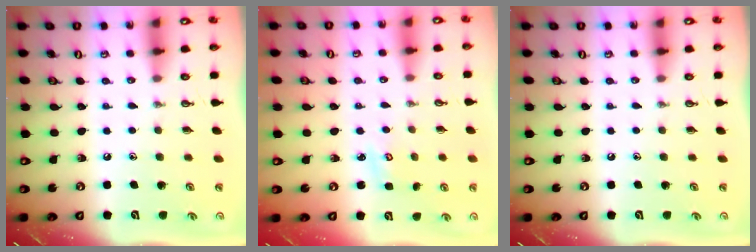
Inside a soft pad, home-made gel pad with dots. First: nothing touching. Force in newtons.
{"total": 2.6, "press": 2.6, "slide": 0.3}
{"total": 0.0}